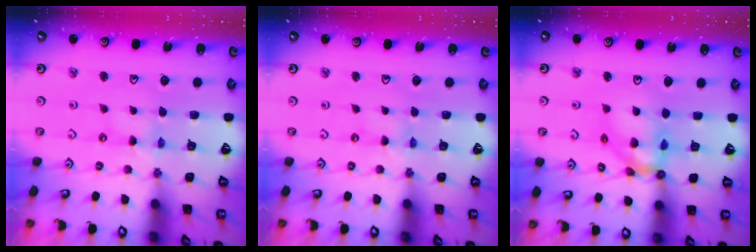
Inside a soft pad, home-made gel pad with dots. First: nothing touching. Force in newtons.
{"total": 0.0}
{"total": 11.9, "press": 11.8, "slide": 1.4}